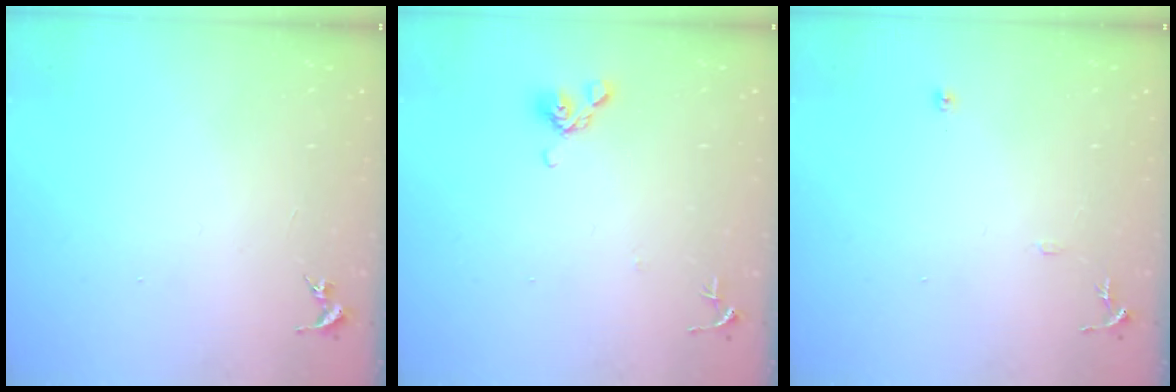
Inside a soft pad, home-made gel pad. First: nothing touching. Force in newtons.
{"total": 7.9, "press": 7.5, "slide": 2.4}
{"total": 8.0, "press": 8.0, "slide": 0.8}